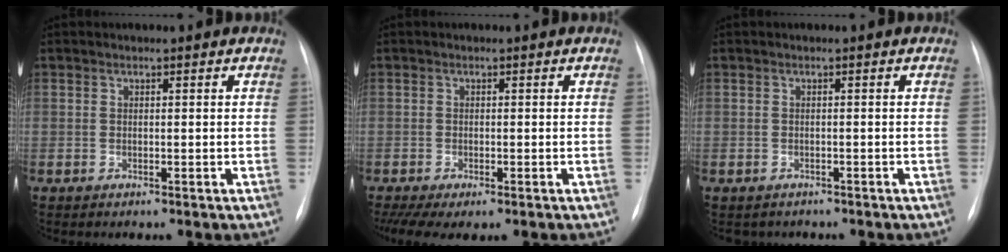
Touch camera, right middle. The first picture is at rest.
{"total": 6.6, "force": [-4.4, 2.3, 4.3], "torque": [-0.081, -0.011, -0.068]}
{"total": 2.1, "force": [-1.8, 1.2, -0.2], "torque": [-0.002, 0.003, -0.022]}